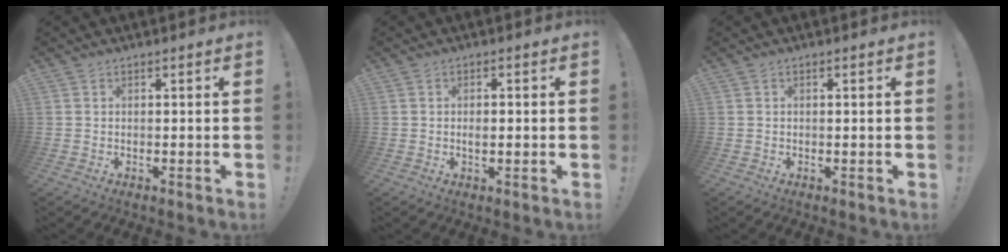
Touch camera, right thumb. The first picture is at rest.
{"total": 1.7, "force": [-0.5, 0.7, 1.4], "torque": [-0.008, -0.004, -0.012]}
{"total": 0.7, "force": [-0.1, -0.1, 0.7], "torque": [-0.014, -0.001, -0.001]}